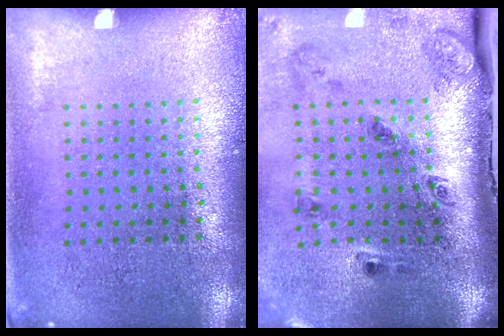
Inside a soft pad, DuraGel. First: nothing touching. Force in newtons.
{"total": 3.2, "press": 2.0, "slide": 2.5}